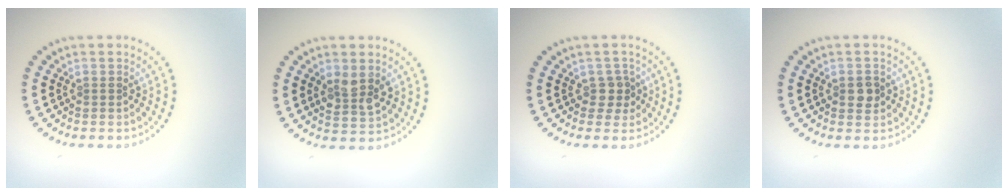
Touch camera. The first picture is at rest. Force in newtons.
{"total": 2.8, "press": 2.7, "slide": 0.6}
{"total": 1.7, "press": 1.4, "slide": 0.9}
{"total": 1.6, "press": 1.6, "slide": 0.1}